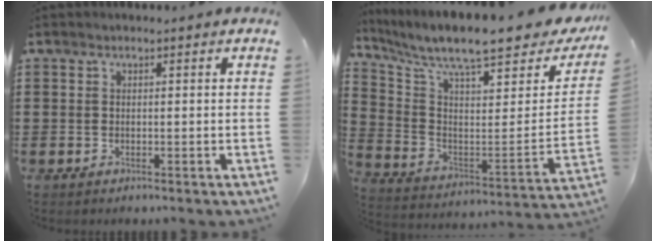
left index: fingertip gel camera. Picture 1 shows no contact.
{"total": 9.3, "force": [7.7, 1.3, 5.2], "torque": [-0.118, -0.069, 0.123]}